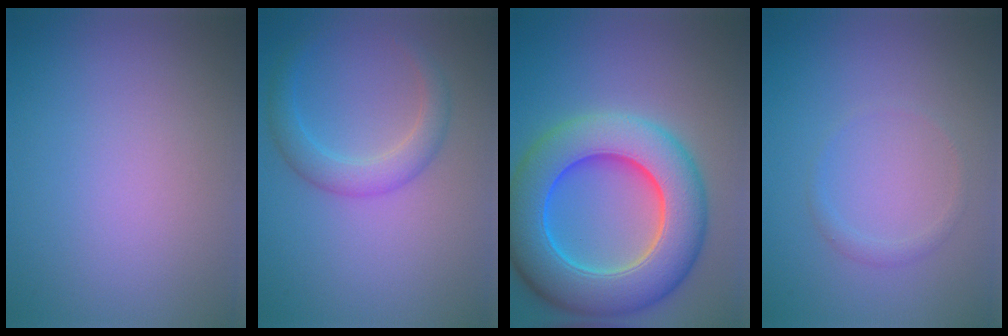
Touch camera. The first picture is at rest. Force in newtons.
{"total": 2.9, "press": 2.9, "slide": 0.1}
{"total": 11.3, "press": 11.3, "slide": 0.3}
{"total": 0.9, "press": 0.8, "slide": 0.1}